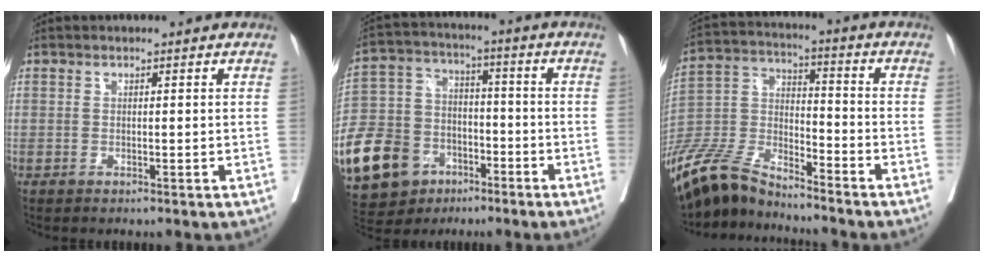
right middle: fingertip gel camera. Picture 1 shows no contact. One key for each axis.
{"total": 20.2, "fx": -10.1, "fy": 14.4, "fz": 10.0, "tx": -0.251, "ty": 0.016, "tz": -0.170}
{"total": 13.7, "fx": -12.6, "fy": 2.6, "fz": 4.6, "tx": -0.096, "ty": 0.002, "tz": -0.246}